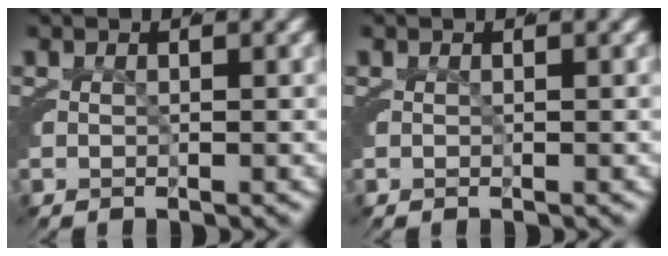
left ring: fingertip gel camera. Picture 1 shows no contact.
{"total": 0.0}